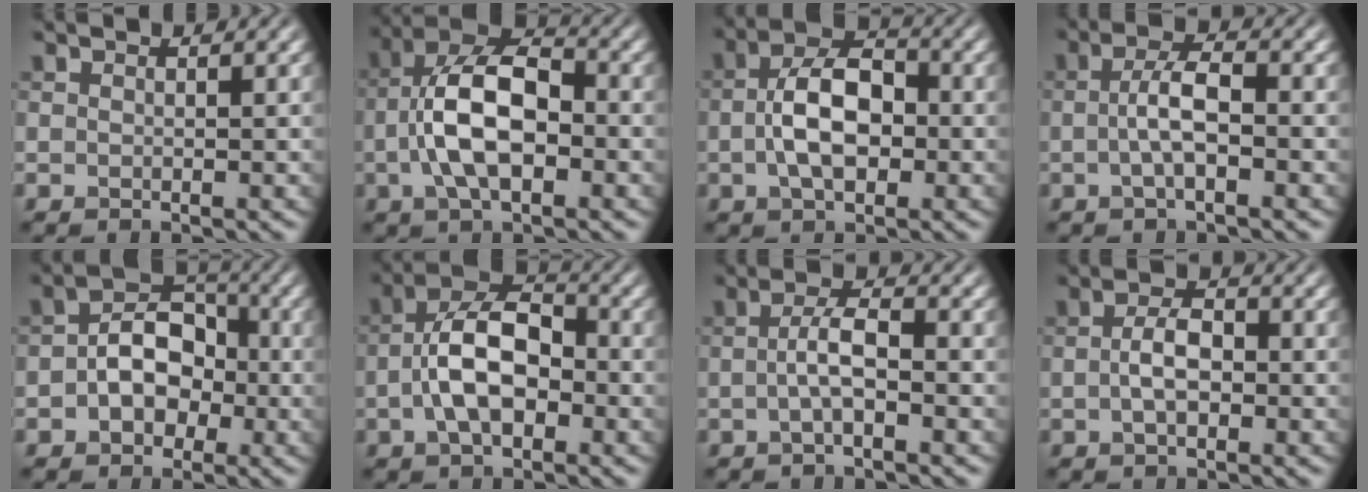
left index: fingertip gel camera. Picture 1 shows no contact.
{"total": 8.0, "force": [-1.3, 4.0, 6.8], "torque": [-0.136, 0.017, -0.032]}
{"total": 6.0, "force": [-0.7, 3.3, 5.0], "torque": [-0.090, 0.008, -0.021]}
{"total": 3.3, "force": [-0.5, 1.0, 3.1], "torque": [-0.060, 0.006, -0.012]}
{"total": 5.3, "force": [-0.9, 3.7, 3.6], "torque": [-0.050, 0.006, -0.019]}
{"total": 6.8, "force": [-1.5, 3.6, 5.6], "torque": [-0.102, 0.018, -0.035]}
{"total": 2.8, "force": [-0.5, 0.8, 2.7], "torque": [-0.052, 0.006, -0.015]}
{"total": 3.0, "force": [-0.4, 1.5, 2.5], "torque": [-0.050, 0.003, -0.012]}